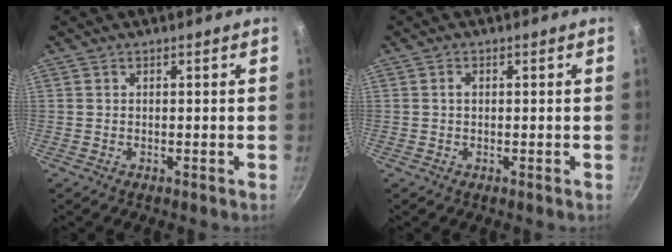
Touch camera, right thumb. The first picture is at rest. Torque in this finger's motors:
{"motor_torque": [-0.40, 0.48, 0.14, 0.07, 0.01]}